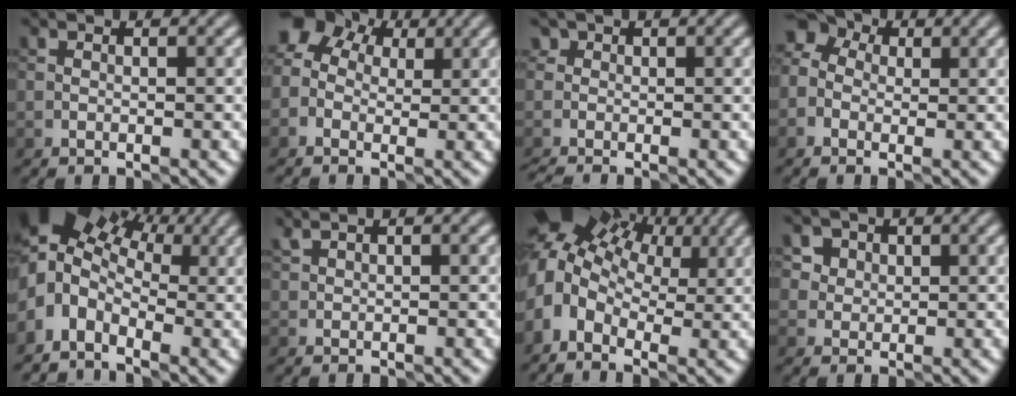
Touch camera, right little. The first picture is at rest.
{"total": 5.6, "force": [1.4, 4.4, 3.2], "torque": [-0.058, 0.031, 0.007]}
{"total": 1.2, "force": [-1.0, 0.7, 0.1], "torque": [0.003, 0.001, -0.020]}
{"total": 5.2, "force": [1.1, 4.2, 2.9], "torque": [-0.044, 0.031, -0.020]}
{"total": 8.0, "force": [1.0, 5.8, 5.4], "torque": [-0.106, 0.006, 0.004]}
{"total": 0.8, "force": [0.8, 0.0, 0.0], "torque": [0.000, 0.007, 0.020]}
{"total": 11.3, "force": [2.9, 7.5, 7.9], "torque": [-0.156, 0.020, 0.052]}
{"total": 5.2, "force": [3.0, 3.8, 1.9], "torque": [-0.032, 0.012, 0.042]}